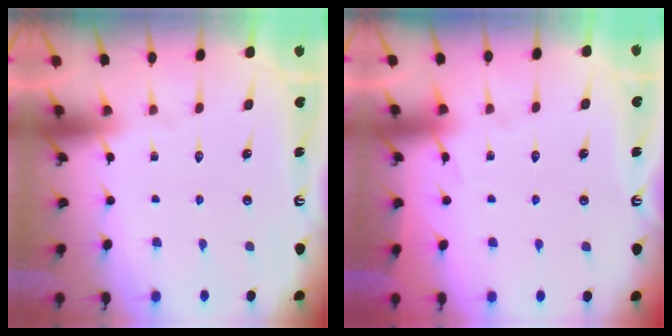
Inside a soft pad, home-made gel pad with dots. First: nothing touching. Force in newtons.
{"total": 3.5, "press": 3.5, "slide": 0.5}